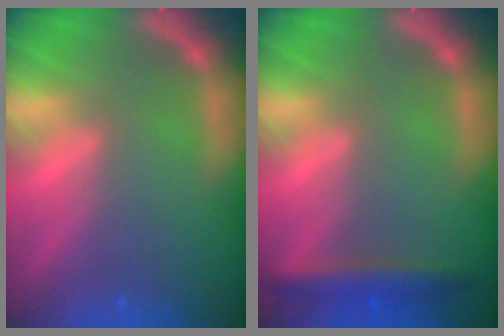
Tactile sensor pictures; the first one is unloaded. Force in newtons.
{"total": 3.5}